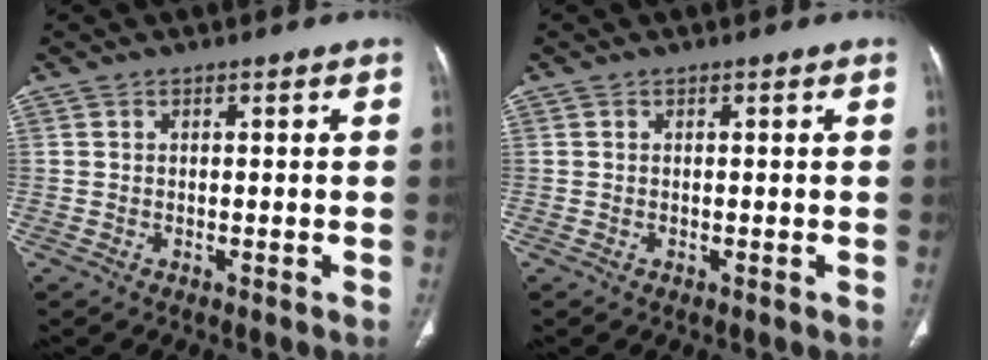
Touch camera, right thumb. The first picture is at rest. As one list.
[{"total": 0.0}]